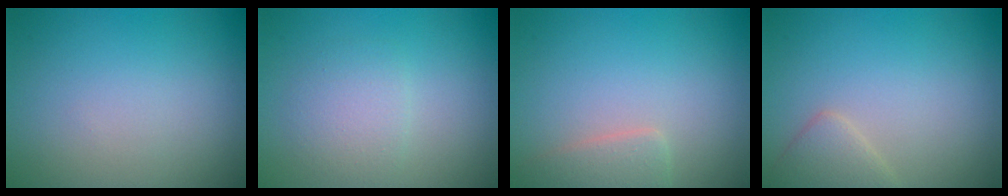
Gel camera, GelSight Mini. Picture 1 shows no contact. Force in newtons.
{"total": 2.3, "press": 2.3, "slide": 0.0}
{"total": 2.0, "press": 2.0, "slide": 0.2}
{"total": 2.2, "press": 2.2, "slide": 0.2}